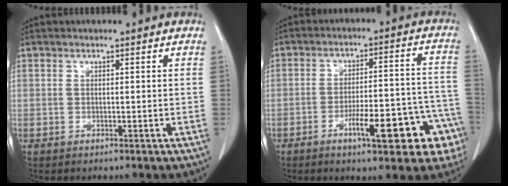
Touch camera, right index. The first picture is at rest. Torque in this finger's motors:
{"motor_torque": [0.44, -0.19, 0.33, 0.07]}